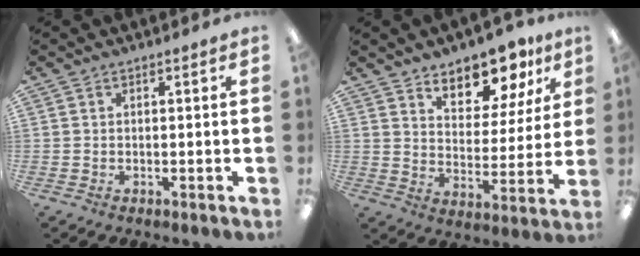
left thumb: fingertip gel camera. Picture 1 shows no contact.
{"total": 11.9, "force": [10.0, 5.1, 4.0], "torque": [-0.057, -0.077, 0.181]}